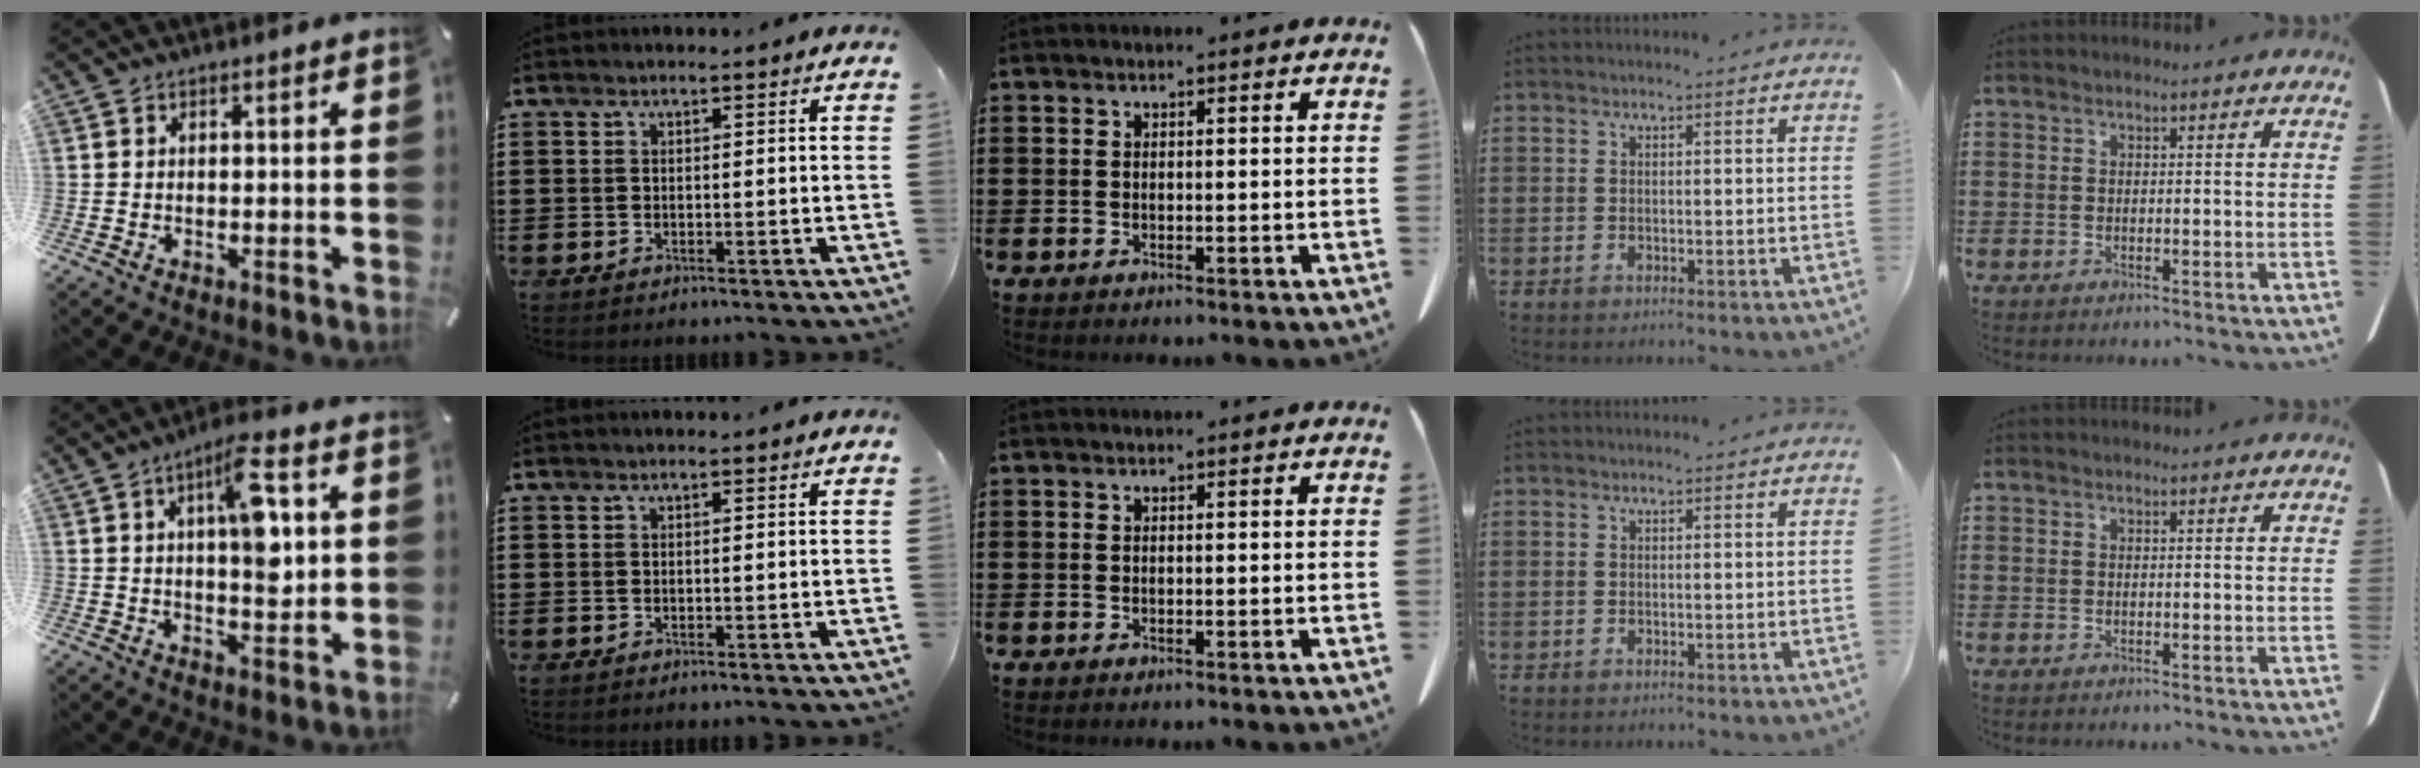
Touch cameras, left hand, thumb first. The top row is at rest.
{"thumb": {"total": 11.6, "force": [2.9, 4.6, 10.3], "torque": [-0.144, -0.008, 0.044]}}